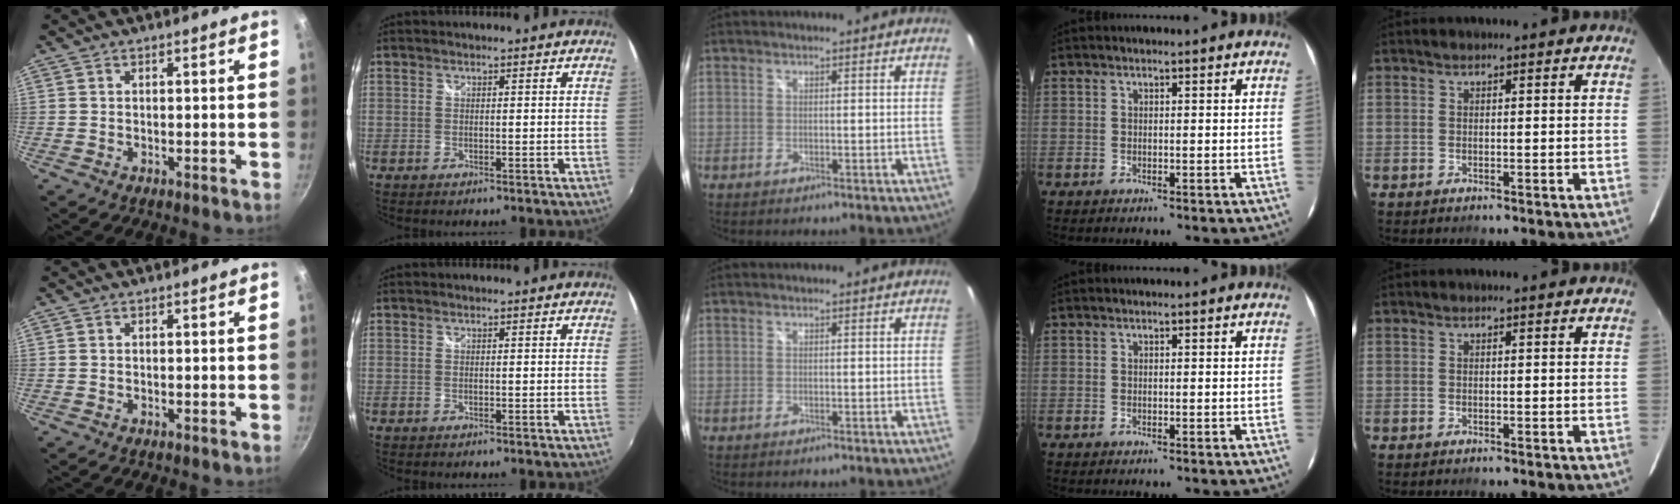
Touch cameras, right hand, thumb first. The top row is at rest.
{}